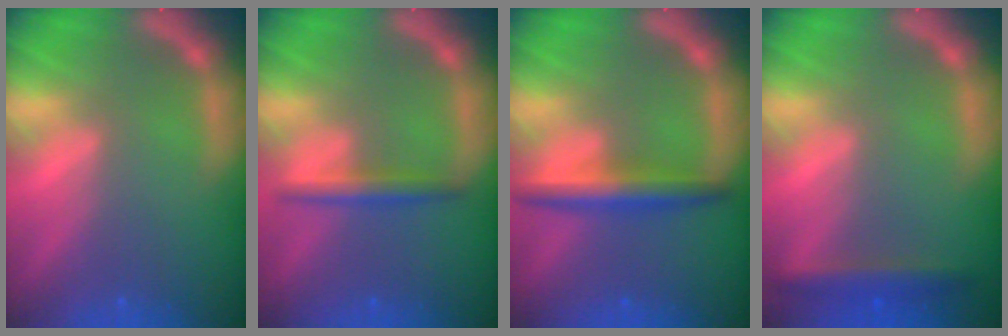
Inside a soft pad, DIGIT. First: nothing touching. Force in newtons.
{"total": 2.4}
{"total": 3.9}
{"total": 3.0}